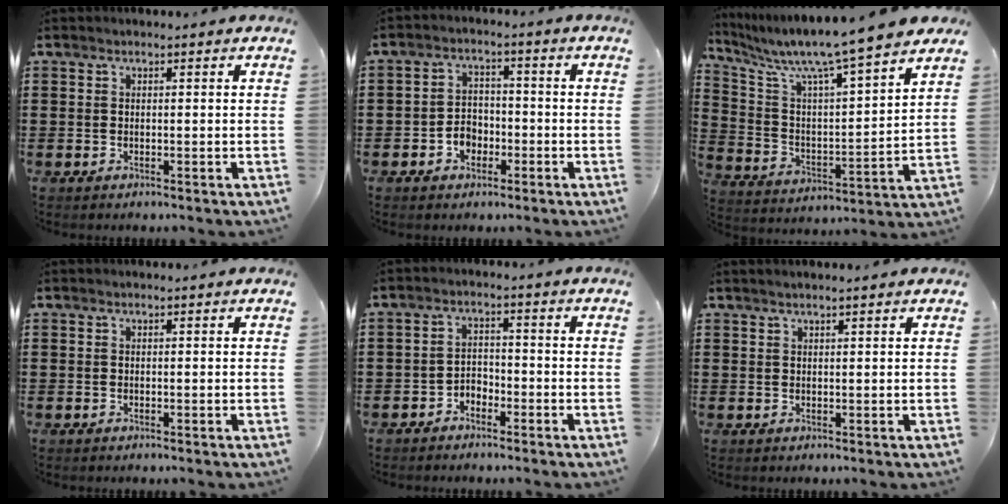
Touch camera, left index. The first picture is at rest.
{"total": 3.6, "force": [-1.8, 2.7, 1.6], "torque": [-0.037, 0.006, -0.037]}
{"total": 8.4, "force": [7.3, -0.3, 4.1], "torque": [-0.112, -0.062, 0.116]}
{"total": 0.0}
{"total": 2.5, "force": [-2.3, 0.9, 0.2], "torque": [-0.014, 0.002, -0.052]}
{"total": 1.2, "force": [1.0, -0.1, 0.7], "torque": [-0.012, -0.001, 0.019]}